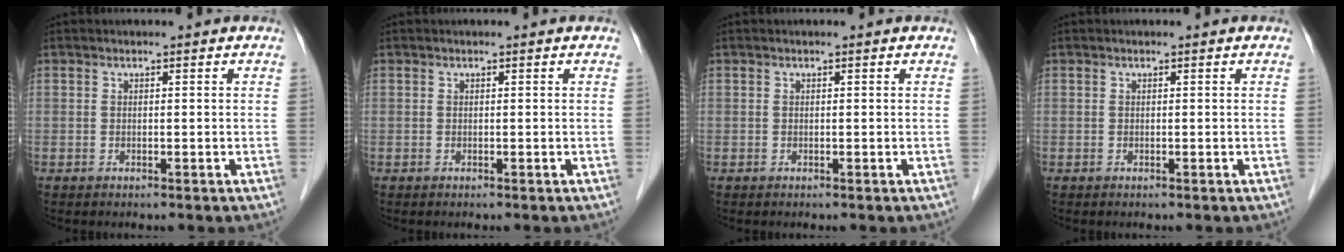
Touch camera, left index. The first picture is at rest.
{"total": 0.0}
{"total": 0.0}
{"total": 0.0}